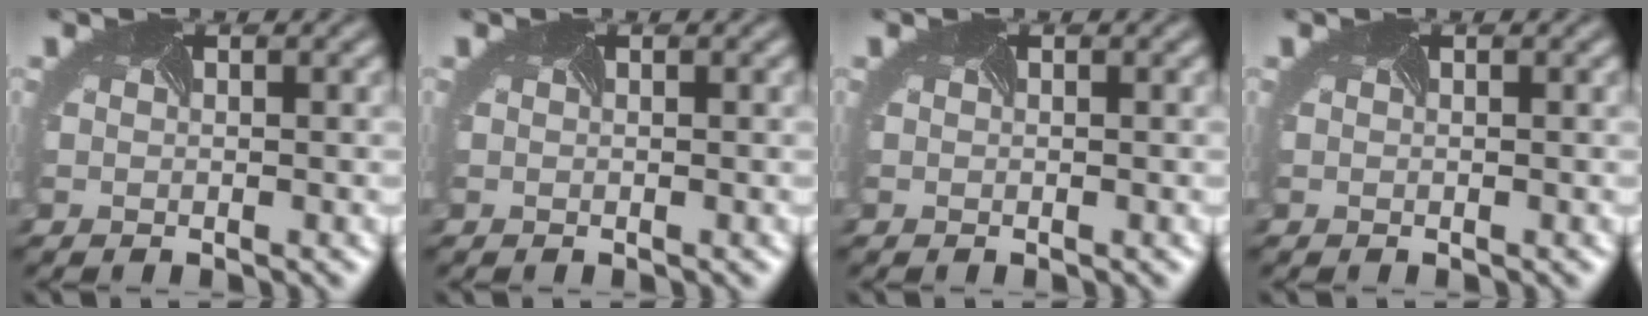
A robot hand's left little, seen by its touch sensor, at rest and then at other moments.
{"total": 0.0}
{"total": 0.0}
{"total": 0.0}